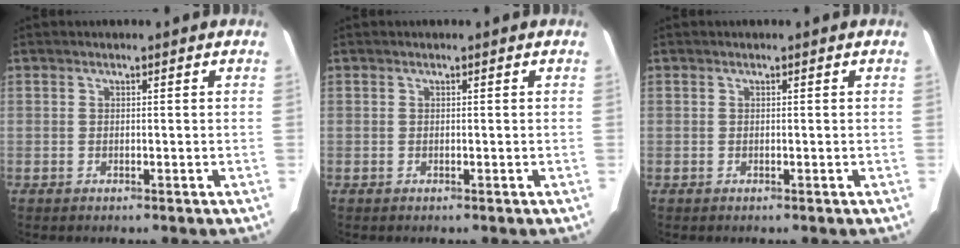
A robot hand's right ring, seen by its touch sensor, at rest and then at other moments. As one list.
[{"total": 0.0}, {"total": 0.0}]